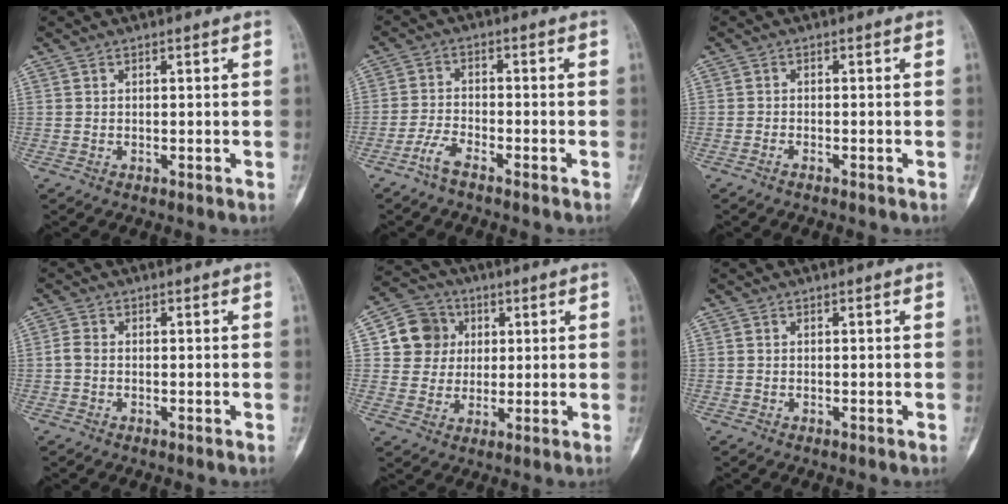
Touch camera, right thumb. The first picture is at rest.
{"total": 4.1, "force": [-3.1, 1.3, 2.3], "torque": [-0.051, 0.021, -0.064]}
{"total": 1.0, "force": [-0.8, 0.5, 0.4], "torque": [-0.008, 0.004, -0.017]}
{"total": 1.9, "force": [-0.3, 1.4, 1.2], "torque": [-0.023, 0.001, -0.013]}
{"total": 10.1, "force": [2.3, 9.4, 2.9], "torque": [-0.010, 0.000, 0.038]}
{"total": 0.0}